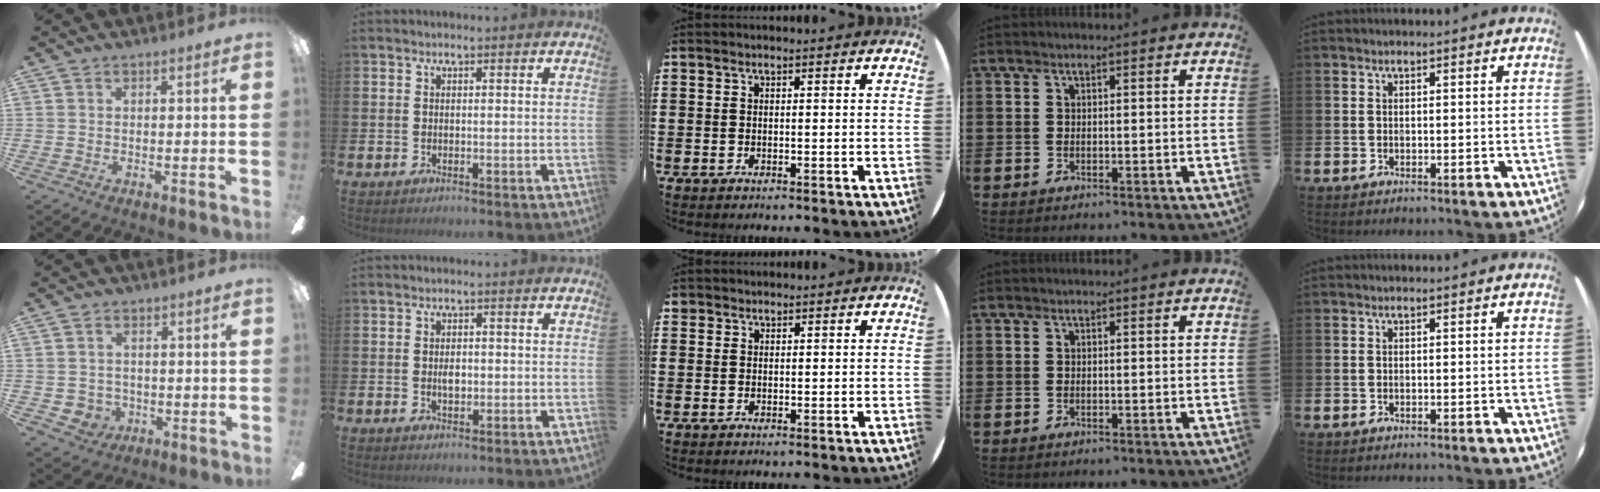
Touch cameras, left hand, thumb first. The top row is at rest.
{"thumb": {"total": 4.1, "force": [-0.1, 4.0, 0.9], "torque": [-0.025, 0.002, -0.003]}, "index": {"total": 1.9, "force": [-0.1, 1.1, 1.5], "torque": [-0.017, 0.000, -0.006]}, "middle": {"total": 0.7, "force": [0.6, 0.3, -0.1], "torque": [0.002, 0.004, 0.011]}}